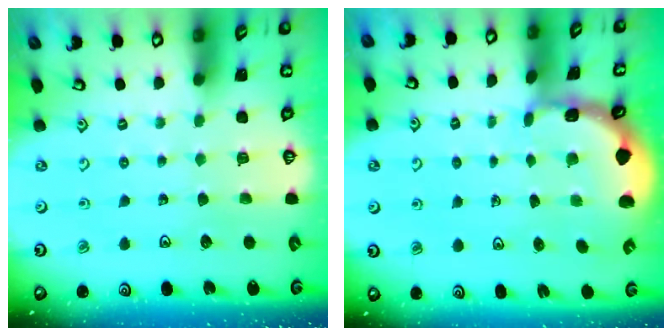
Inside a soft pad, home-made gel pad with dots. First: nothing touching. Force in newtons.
{"total": 1.4, "press": 1.4, "slide": 0.0}